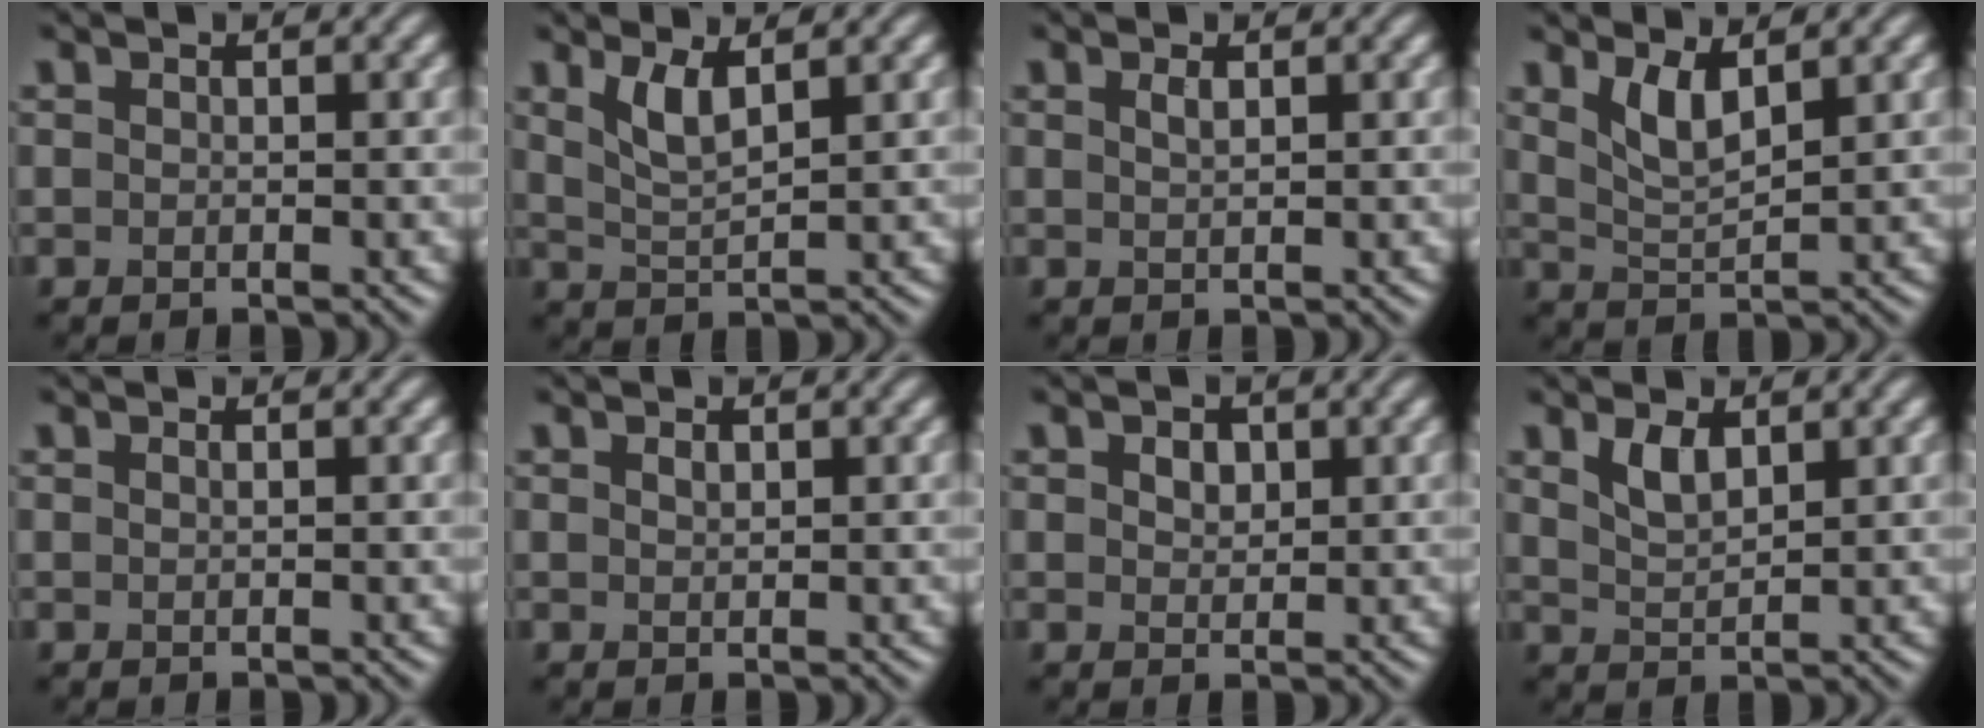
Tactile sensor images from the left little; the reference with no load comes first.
{"total": 2.8, "force": [1.6, 0.7, 2.2], "torque": [-0.048, -0.006, 0.035]}
{"total": 0.8, "force": [0.4, 0.2, 0.6], "torque": [-0.013, 0.001, 0.009]}
{"total": 3.0, "force": [1.8, 0.8, 2.3], "torque": [-0.051, -0.010, 0.040]}
{"total": 0.0}
{"total": 0.6, "force": [0.3, 0.3, 0.4], "torque": [-0.008, 0.000, 0.007]}
{"total": 1.6, "force": [0.7, 1.2, 0.9], "torque": [-0.016, 0.001, 0.011]}
{"total": 2.3, "force": [1.4, 1.0, 1.6], "torque": [-0.036, -0.002, 0.031]}